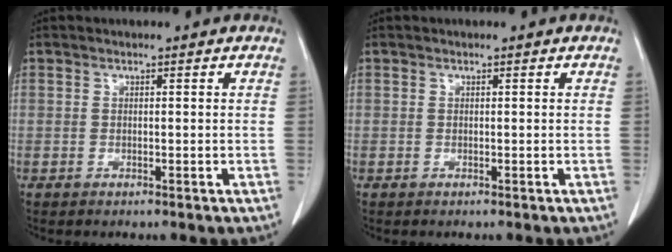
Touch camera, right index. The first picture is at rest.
{"total": 0.0}